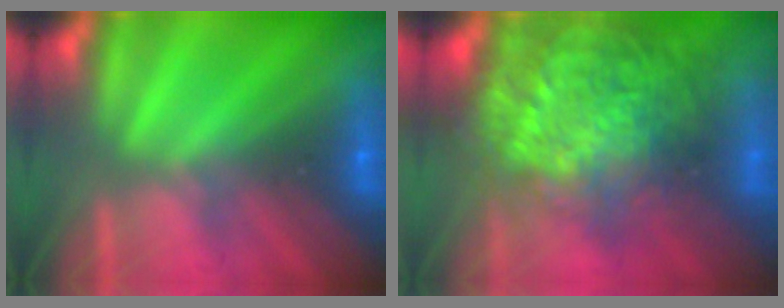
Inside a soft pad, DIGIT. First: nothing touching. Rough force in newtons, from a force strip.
{"total": 14.6}